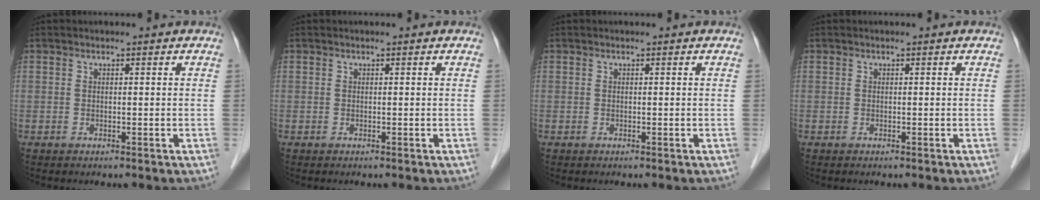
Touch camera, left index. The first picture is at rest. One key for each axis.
{"total": 0.0}
{"total": 0.0}
{"total": 0.0}